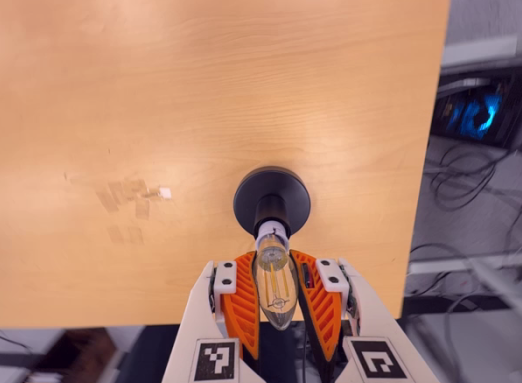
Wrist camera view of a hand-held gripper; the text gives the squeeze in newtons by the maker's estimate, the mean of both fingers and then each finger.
{"total": 21.2, "left": 19.8, "right": 22.6}